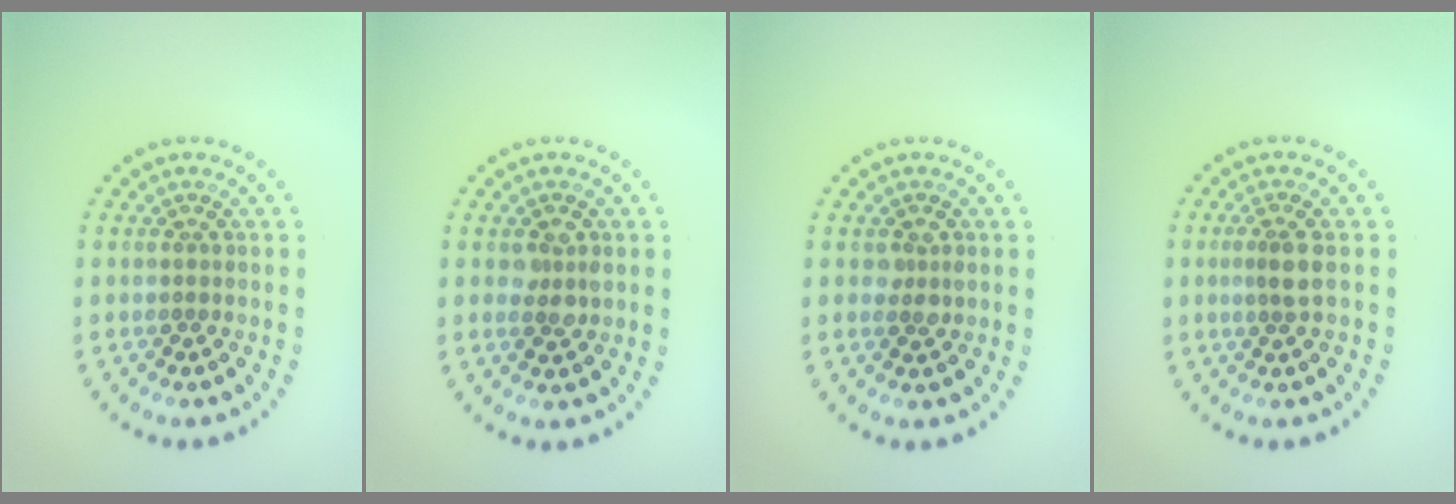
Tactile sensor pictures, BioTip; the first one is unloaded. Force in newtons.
{"total": 2.0, "press": 2.0, "slide": 0.2}
{"total": 1.2, "press": 1.1, "slide": 0.1}
{"total": 1.5, "press": 1.2, "slide": 0.9}